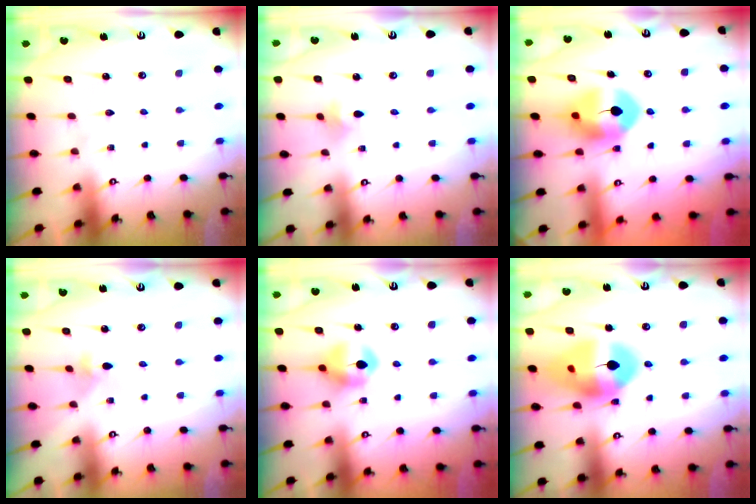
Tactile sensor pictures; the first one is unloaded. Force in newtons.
{"total": 4.5, "press": 4.4, "slide": 0.9}
{"total": 8.7, "press": 8.6, "slide": 1.2}
{"total": 3.8, "press": 3.7, "slide": 0.8}
{"total": 7.8, "press": 7.8, "slide": 0.7}
{"total": 16.0, "press": 15.8, "slide": 2.3}